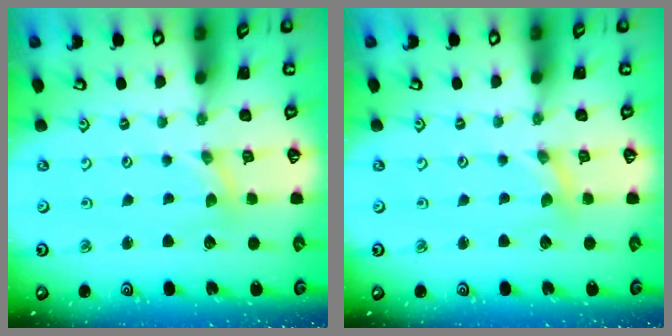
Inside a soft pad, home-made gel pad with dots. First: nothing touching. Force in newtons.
{"total": 0.0}